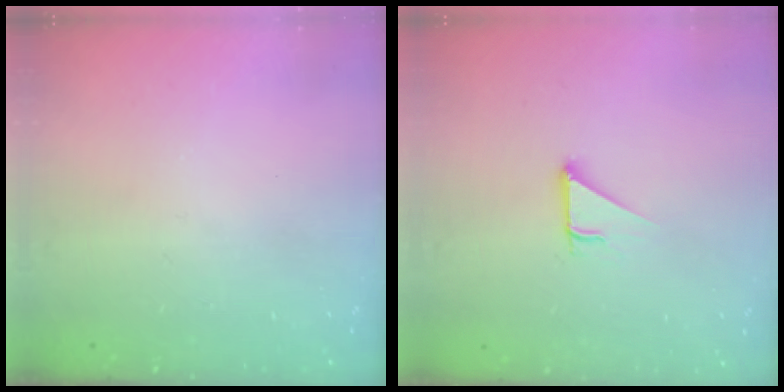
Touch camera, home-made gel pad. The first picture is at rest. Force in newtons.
{"total": 2.7, "press": 2.7, "slide": 0.3}